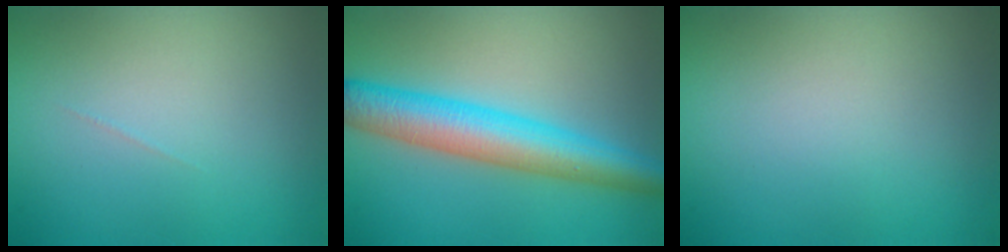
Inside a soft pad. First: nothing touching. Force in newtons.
{"total": 6.8, "press": 6.8, "slide": 0.1}
{"total": 0.0}